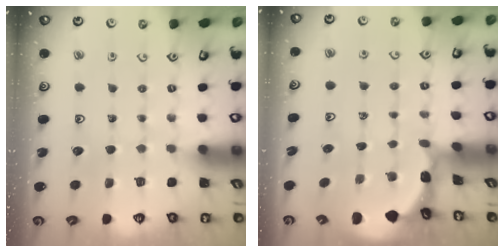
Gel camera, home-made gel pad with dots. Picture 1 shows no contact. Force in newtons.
{"total": 1.4, "press": 1.4, "slide": 0.1}